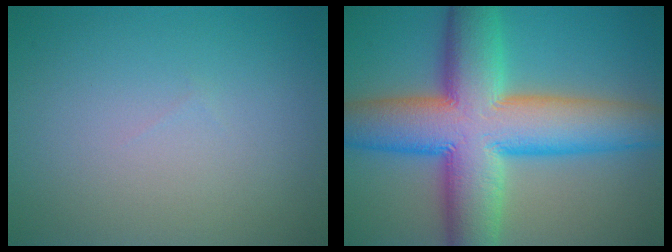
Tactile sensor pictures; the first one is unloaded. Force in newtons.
{"total": 14.3, "press": 14.3, "slide": 0.8}